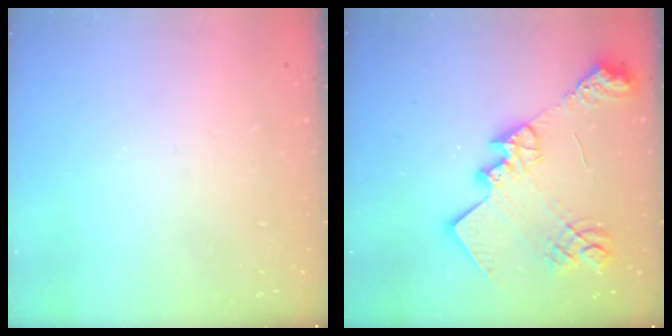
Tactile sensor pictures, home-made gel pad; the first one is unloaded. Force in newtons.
{"total": 24.0, "press": 23.9, "slide": 1.6}